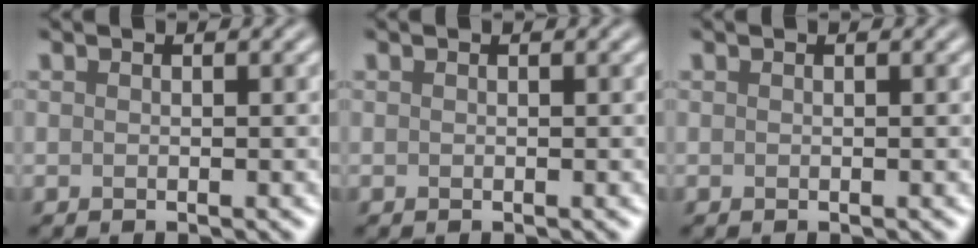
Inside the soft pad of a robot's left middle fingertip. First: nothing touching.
{"total": 0.0}
{"total": 0.0}